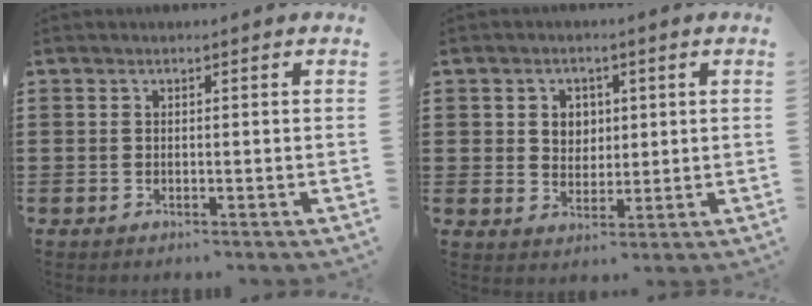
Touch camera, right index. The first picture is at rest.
{"total": 3.5, "force": [1.0, 3.1, 1.1], "torque": [-0.034, 0.012, 0.016]}